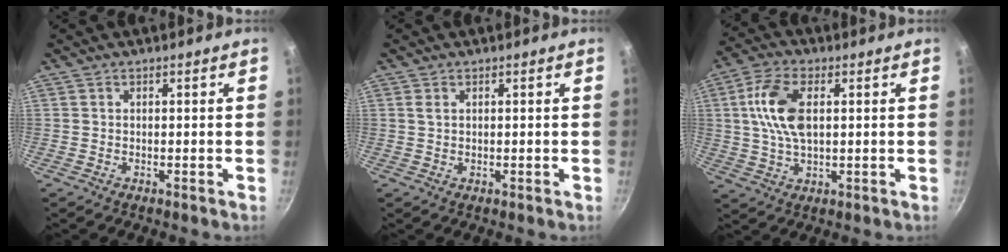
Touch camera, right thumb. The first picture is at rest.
{"total": 1.0, "force": [0.4, 0.5, 0.7], "torque": [-0.018, -0.002, 0.011]}
{"total": 11.2, "force": [2.0, 5.8, 9.4], "torque": [-0.195, 0.008, 0.039]}